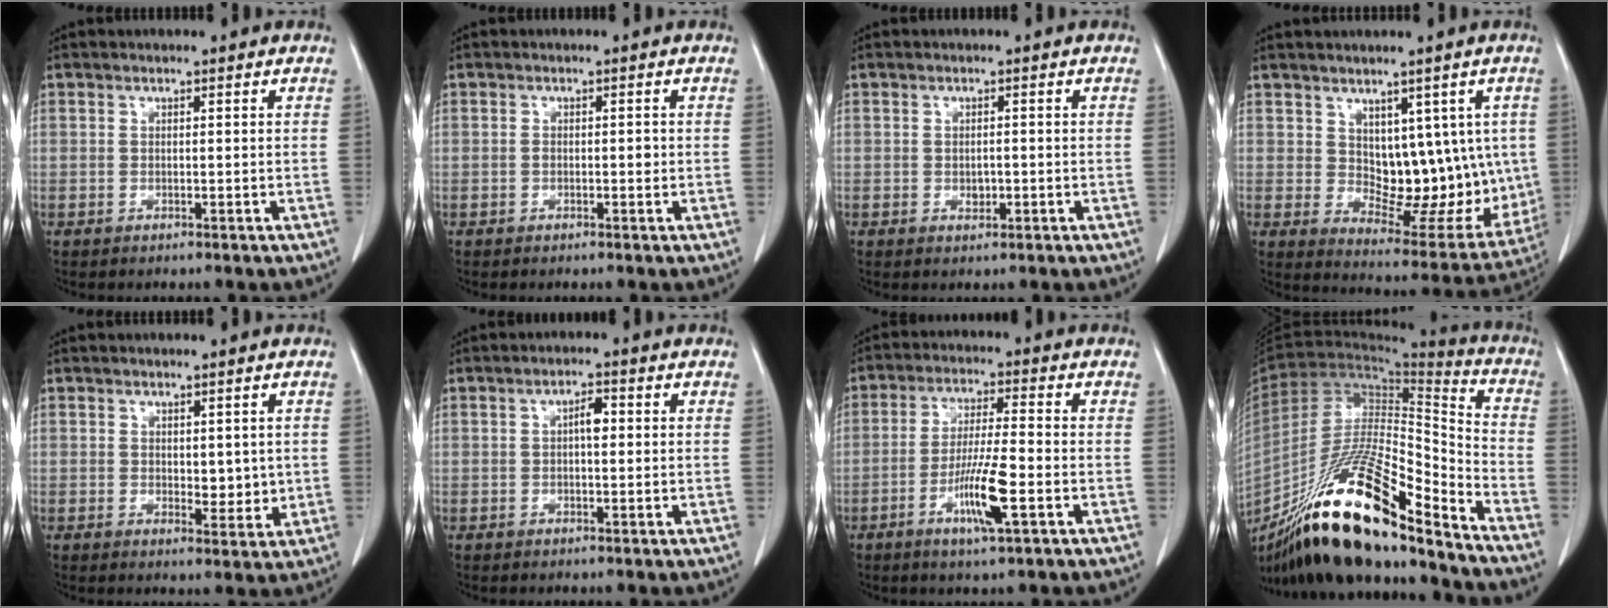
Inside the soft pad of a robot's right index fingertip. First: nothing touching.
{"total": 1.3, "force": [-0.2, 0.6, 1.1], "torque": [-0.018, 0.001, -0.001]}
{"total": 1.4, "force": [-0.3, 0.8, 1.1], "torque": [-0.018, -0.001, 0.000]}
{"total": 12.5, "force": [2.2, 7.0, 10.2], "torque": [-0.114, 0.001, 0.052]}
{"total": 3.6, "force": [0.5, 1.9, 3.0], "torque": [-0.036, -0.010, 0.013]}
{"total": 2.5, "force": [0.3, 0.9, 2.3], "torque": [-0.037, 0.005, 0.002]}
{"total": 8.6, "force": [-3.2, 0.3, 8.0], "torque": [-0.153, -0.012, -0.060]}
{"total": 25.0, "force": [-18.0, 3.6, 17.0], "torque": [-0.304, -0.021, -0.323]}